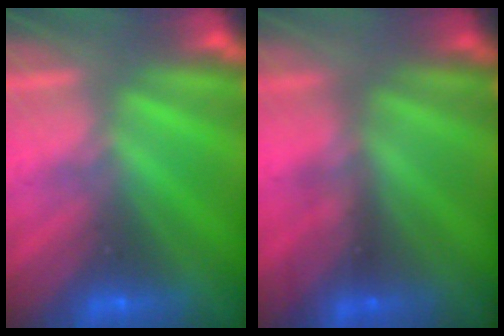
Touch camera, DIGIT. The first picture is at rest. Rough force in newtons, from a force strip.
{"total": 2.0}